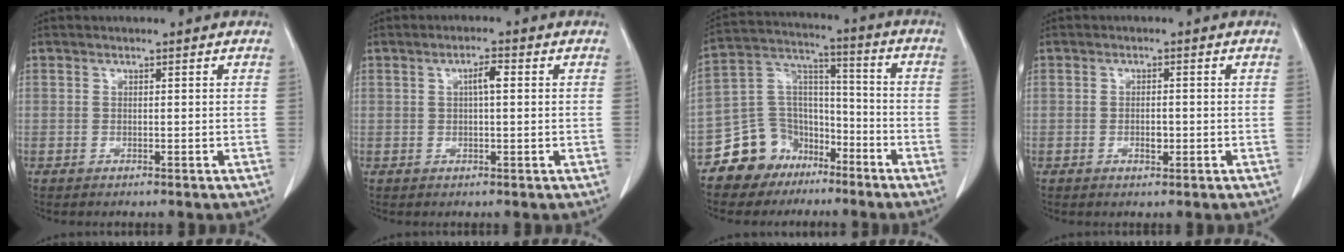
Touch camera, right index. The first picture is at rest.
{"total": 3.1, "force": [0.6, 0.9, 2.9], "torque": [-0.054, 0.009, 0.012]}
{"total": 12.2, "force": [-7.9, 9.0, 2.2], "torque": [-0.046, 0.070, -0.137]}
{"total": 2.3, "force": [-0.6, 1.2, 1.9], "torque": [-0.035, 0.002, -0.006]}